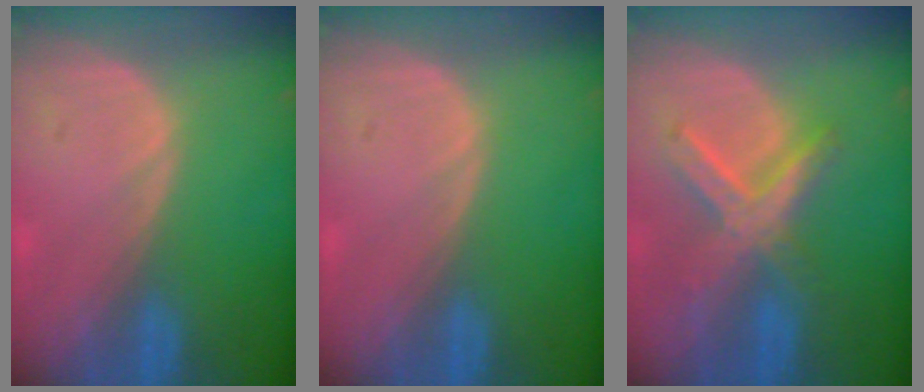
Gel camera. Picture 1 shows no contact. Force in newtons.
{"total": 0.0}
{"total": 7.6, "press": 6.5, "slide": 3.8}